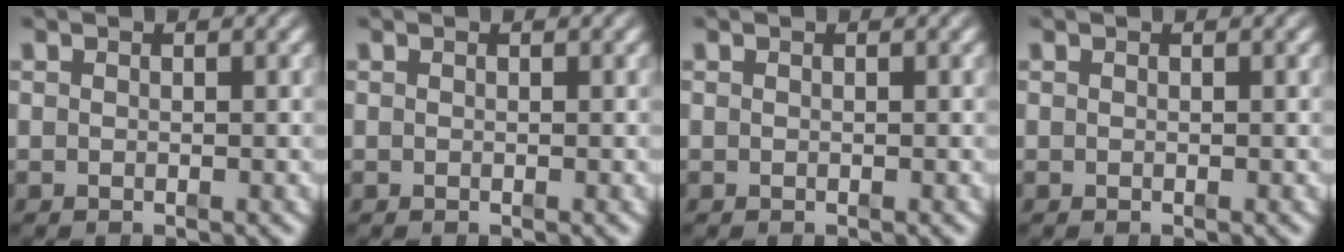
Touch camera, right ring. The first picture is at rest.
{"total": 0.0}
{"total": 0.0}
{"total": 0.0}